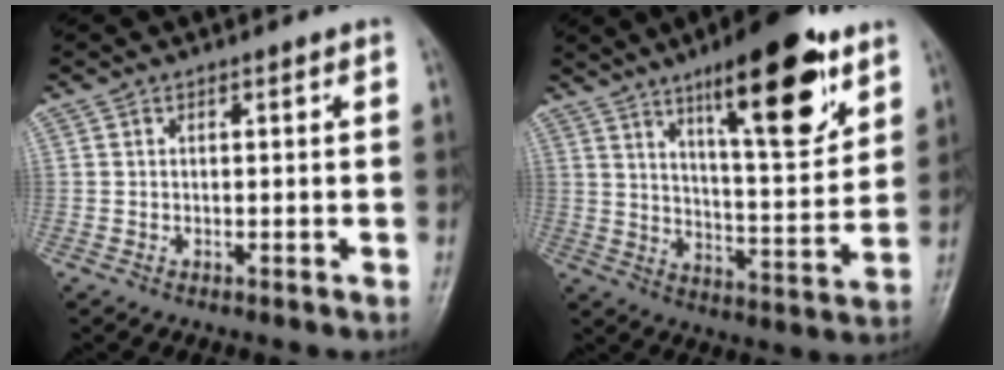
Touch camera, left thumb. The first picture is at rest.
{"total": 18.6, "force": [10.7, 5.1, 14.4], "torque": [-0.185, -0.058, 0.168]}